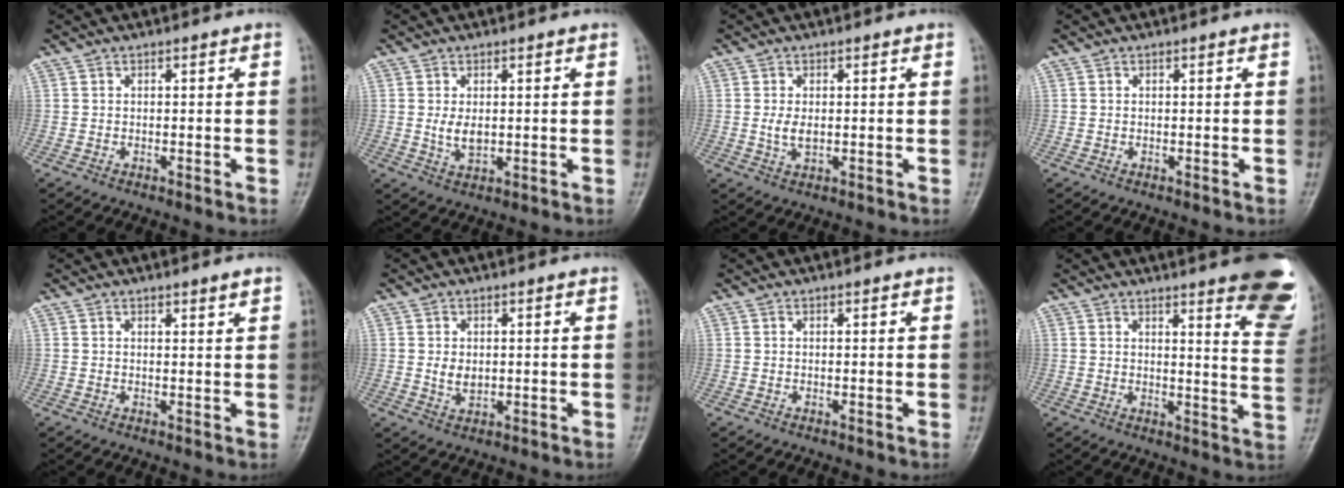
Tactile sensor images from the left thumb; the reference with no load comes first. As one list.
[{"total": 3.3, "force": [0.4, 2.0, 2.6], "torque": [-0.045, -0.009, 0.014]}, {"total": 2.8, "force": [0.2, 1.6, 2.3], "torque": [-0.047, -0.006, 0.005]}, {"total": 0.0}, {"total": 1.6, "force": [1.2, 0.2, 0.9], "torque": [-0.011, -0.009, 0.018]}, {"total": 3.0, "force": [0.4, 2.1, 2.1], "torque": [-0.028, -0.007, 0.013]}, {"total": 0.0}, {"total": 17.5, "force": [12.0, 3.6, 12.2], "torque": [-0.119, -0.071, 0.130]}]